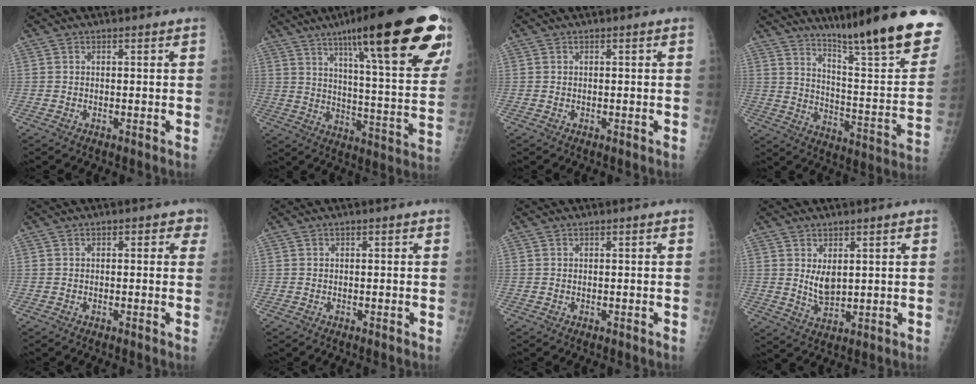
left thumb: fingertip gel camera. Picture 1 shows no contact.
{"total": 30.7, "force": [17.6, 5.7, 24.5], "torque": [-0.298, -0.038, 0.253]}
{"total": 0.0}
{"total": 27.1, "force": [19.3, 2.8, 18.8], "torque": [-0.254, -0.114, 0.277]}
{"total": 2.9, "force": [1.0, 1.6, 2.2], "torque": [-0.003, 0.003, 0.002]}
{"total": 0.6, "force": [0.2, 0.3, 0.6], "torque": [-0.008, 0.002, 0.001]}
{"total": 0.0}
{"total": 4.9, "force": [1.4, 2.6, 3.9], "torque": [-0.059, -0.016, 0.034]}